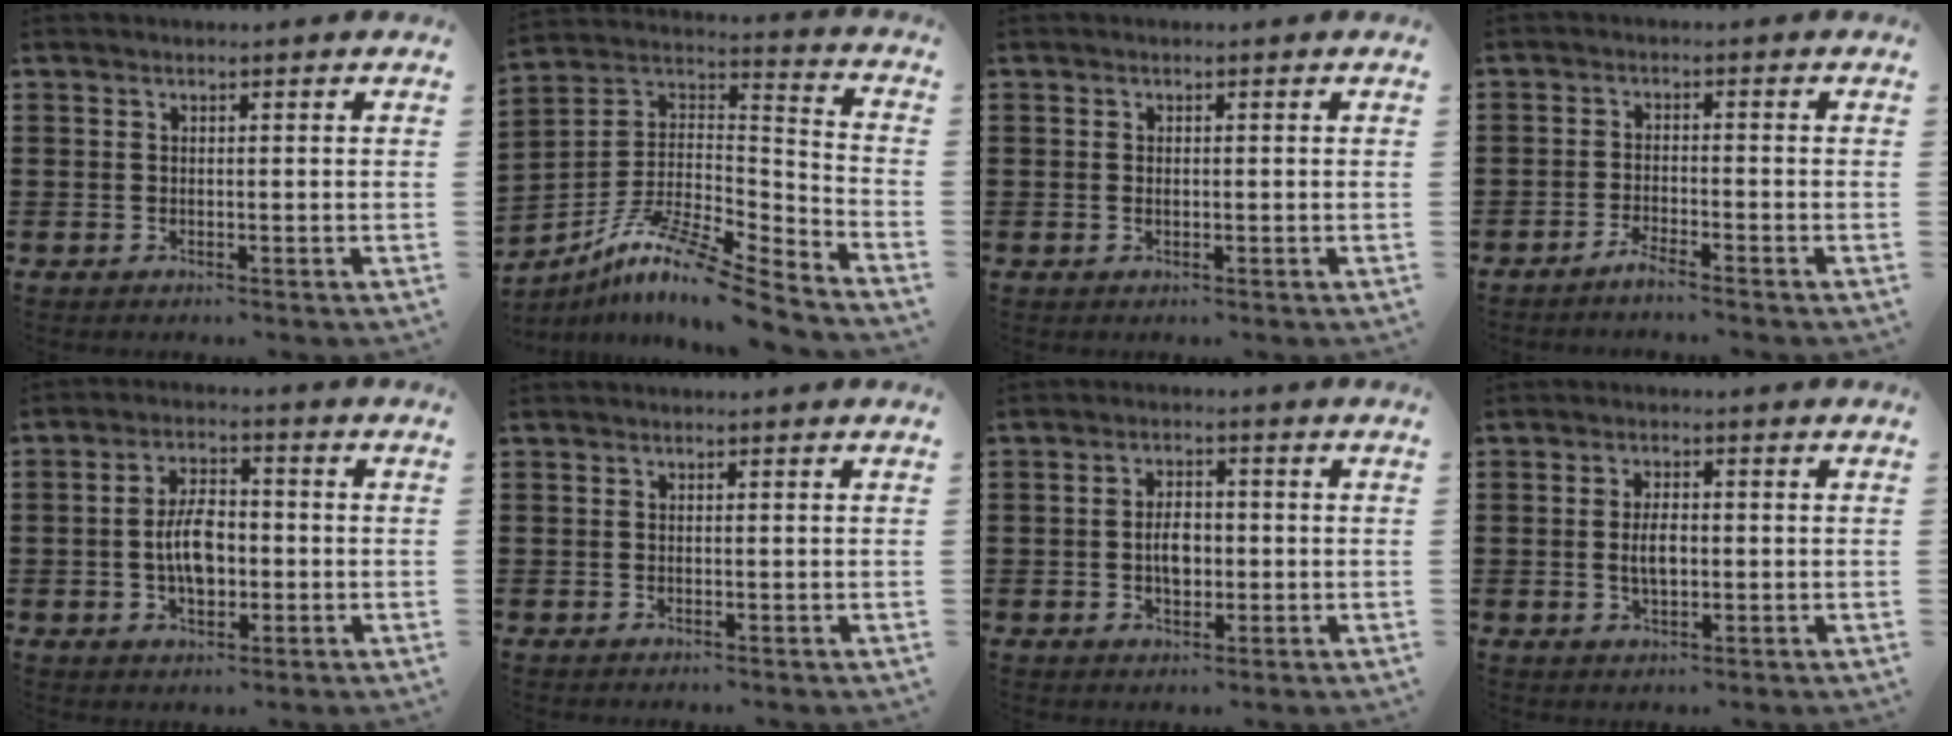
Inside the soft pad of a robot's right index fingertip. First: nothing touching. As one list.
[{"total": 10.9, "force": [-8.6, 1.5, 6.5], "torque": [-0.126, 0.007, -0.173]}, {"total": 0.6, "force": [0.0, 0.3, 0.5], "torque": [-0.012, 0.001, 0.000]}, {"total": 2.3, "force": [-2.1, -0.3, 0.6], "torque": [-0.011, 0.001, -0.041]}, {"total": 6.2, "force": [-0.8, 3.3, 5.2], "torque": [-0.096, 0.002, -0.015]}, {"total": 0.0}, {"total": 3.9, "force": [-0.3, 2.2, 3.2], "torque": [-0.057, 0.000, -0.008]}, {"total": 3.7, "force": [-0.1, 1.7, 3.3], "torque": [-0.063, 0.004, -0.003]}]